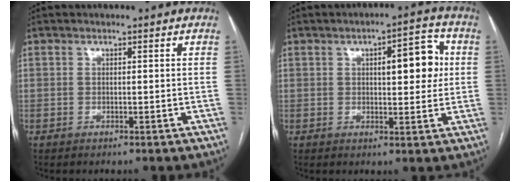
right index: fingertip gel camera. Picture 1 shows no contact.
{"total": 8.0, "force": [1.6, 2.6, 7.4], "torque": [-0.095, 0.018, 0.020]}